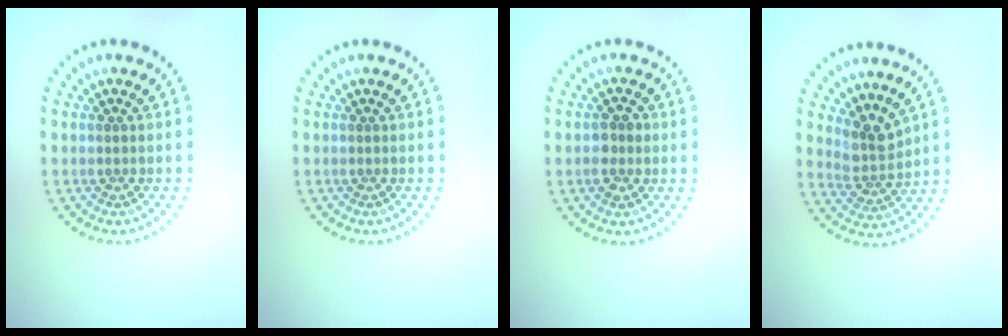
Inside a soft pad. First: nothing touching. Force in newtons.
{"total": 0.0}
{"total": 2.0, "press": 2.0, "slide": 0.1}
{"total": 3.1, "press": 2.2, "slide": 2.1}